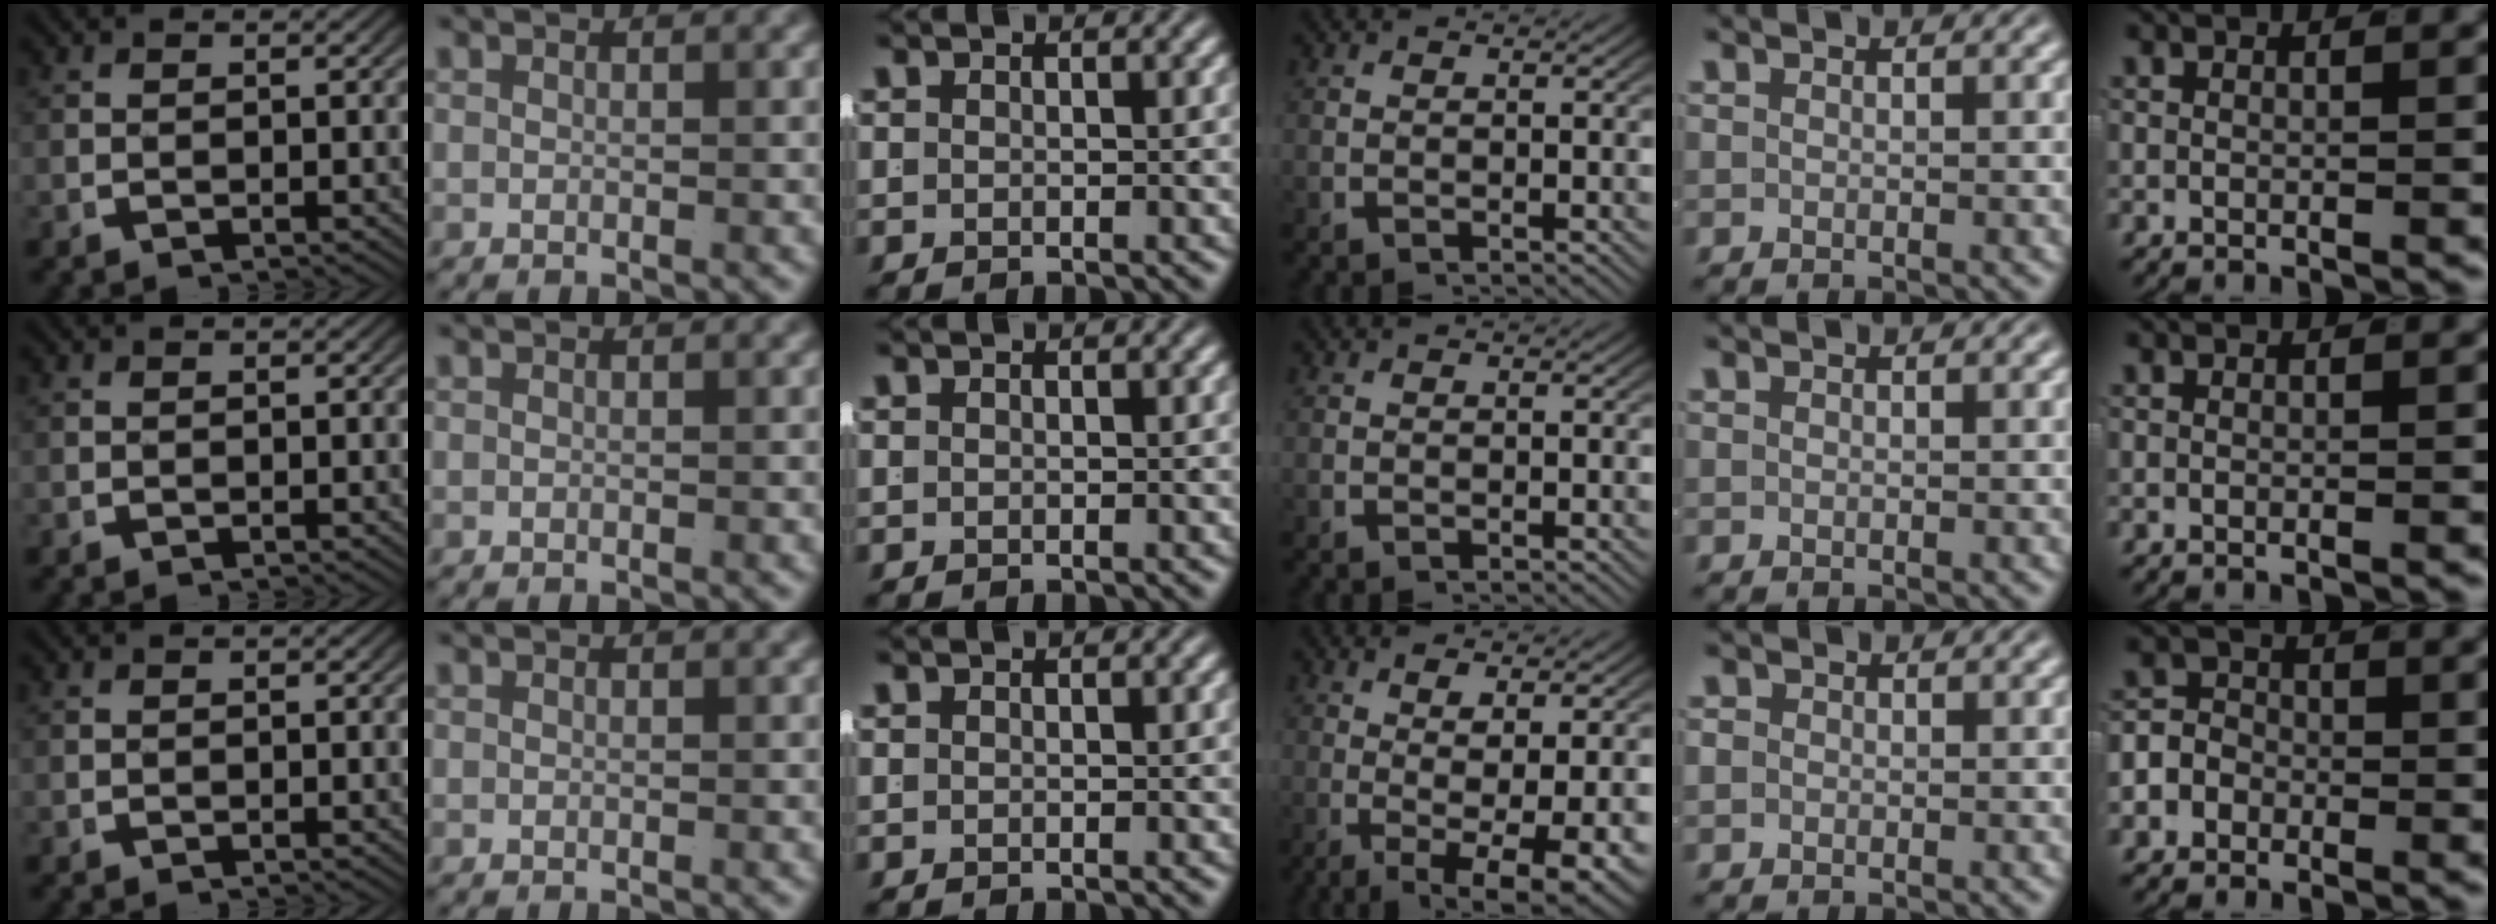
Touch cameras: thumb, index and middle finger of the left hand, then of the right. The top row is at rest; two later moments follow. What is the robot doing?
{"motion": "lift_and_place", "object": "shirt"}